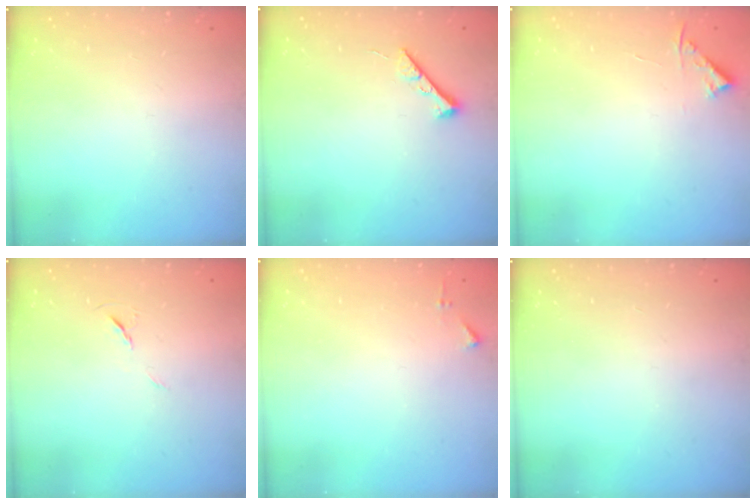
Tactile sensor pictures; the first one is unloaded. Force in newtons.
{"total": 5.4, "press": 5.4, "slide": 0.8}
{"total": 3.4, "press": 3.4, "slide": 0.4}
{"total": 5.6, "press": 5.1, "slide": 2.2}
{"total": 3.7, "press": 3.7, "slide": 0.5}
{"total": 0.0}